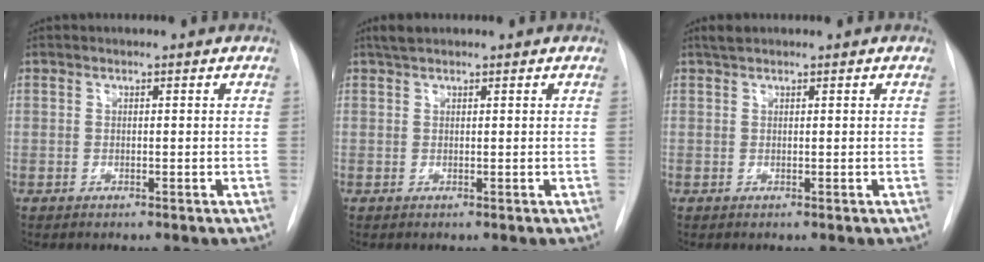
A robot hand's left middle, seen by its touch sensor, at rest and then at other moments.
{"total": 1.7, "force": [1.4, 0.5, 0.8], "torque": [-0.018, 0.012, 0.027]}
{"total": 1.2, "force": [1.0, 0.3, 0.5], "torque": [-0.012, 0.010, 0.020]}